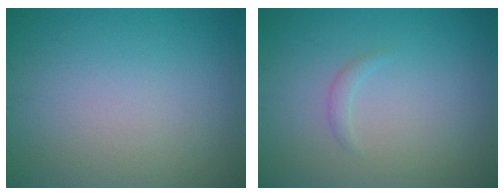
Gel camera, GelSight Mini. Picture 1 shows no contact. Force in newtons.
{"total": 0.8, "press": 0.8, "slide": 0.1}